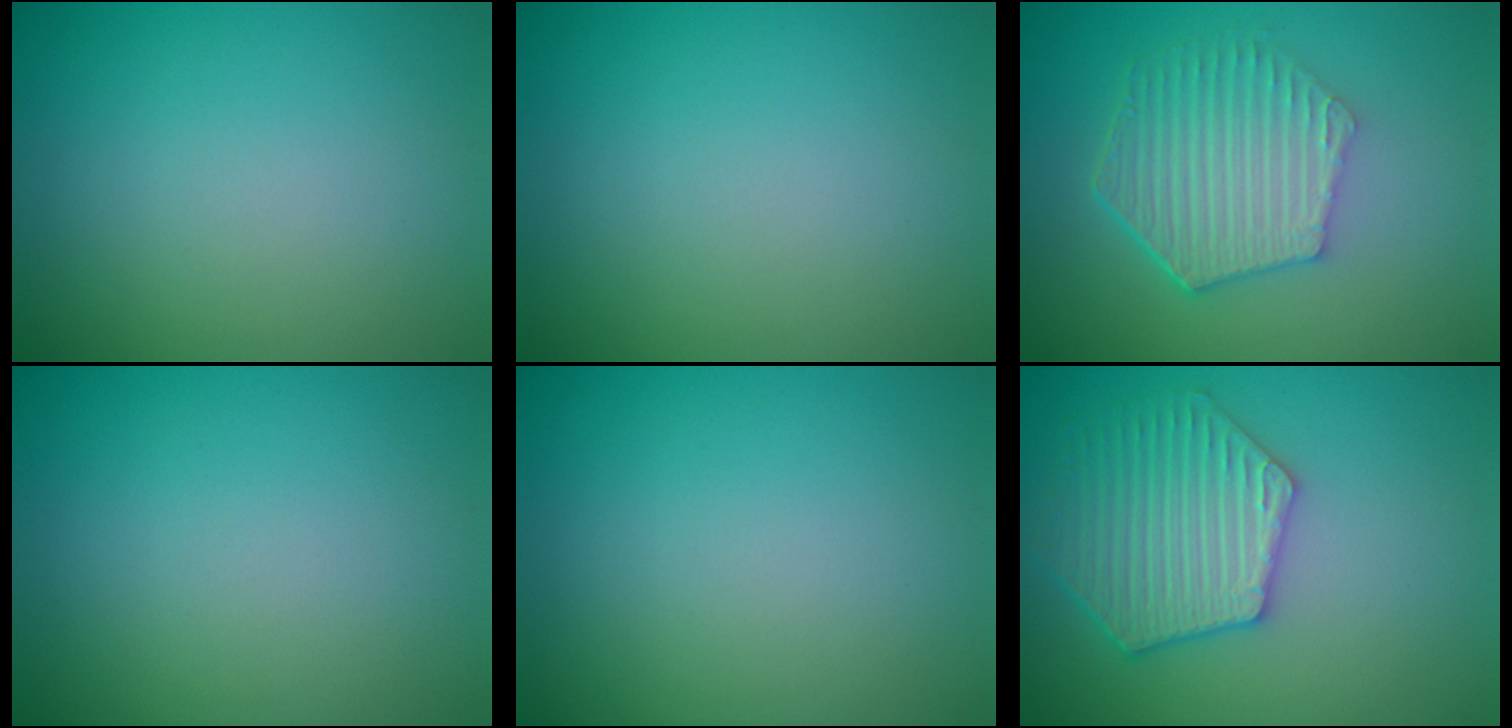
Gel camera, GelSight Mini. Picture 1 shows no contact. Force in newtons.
{"total": 0.0}
{"total": 5.7, "press": 4.3, "slide": 3.8}
{"total": 0.0}
{"total": 0.0}
{"total": 5.3, "press": 4.9, "slide": 2.0}